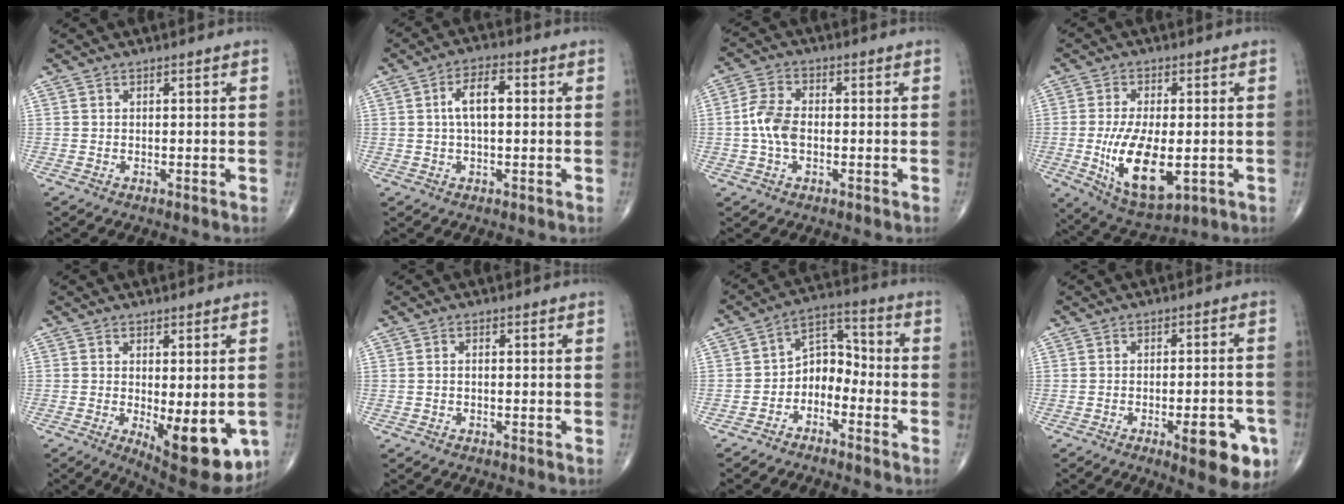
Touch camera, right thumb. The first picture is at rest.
{"total": 6.1, "force": [0.8, 2.8, 5.4], "torque": [-0.095, 0.014, 0.008]}
{"total": 5.4, "force": [-0.7, 3.2, 4.2], "torque": [-0.094, 0.013, -0.019]}
{"total": 13.9, "force": [-2.5, 6.4, 12.0], "torque": [-0.211, -0.018, -0.027]}
{"total": 13.0, "force": [-3.3, 4.8, 11.6], "torque": [-0.137, -0.026, -0.030]}
{"total": 0.6, "force": [-0.2, 0.2, 0.5], "torque": [-0.009, 0.000, -0.006]}
{"total": 7.2, "force": [-3.5, 4.9, 3.9], "torque": [-0.039, 0.057, -0.076]}
{"total": 10.5, "force": [-4.7, 3.2, 8.8], "torque": [-0.092, 0.014, -0.055]}